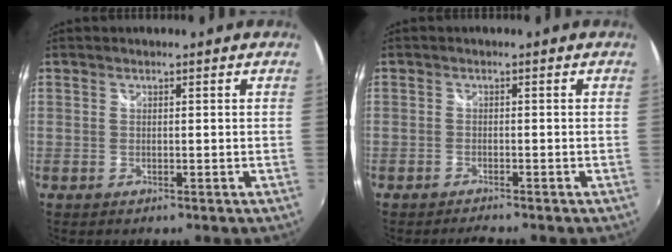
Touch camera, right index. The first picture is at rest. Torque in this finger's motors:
{"motor_torque": [0.29, -0.21, -0.01, -0.02]}